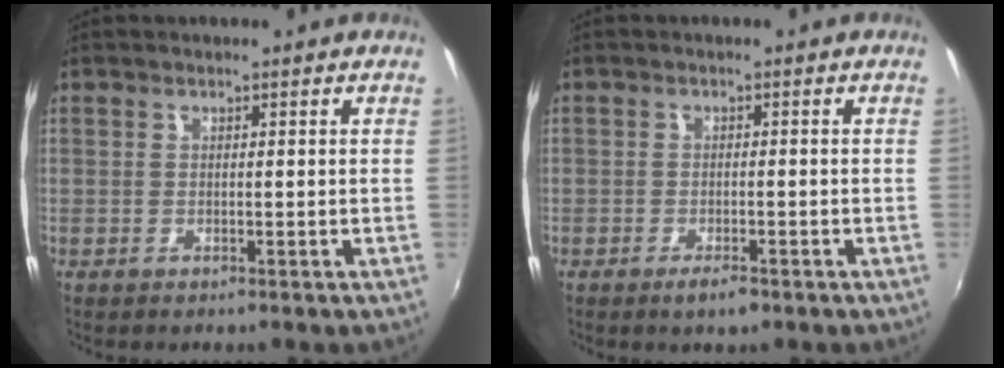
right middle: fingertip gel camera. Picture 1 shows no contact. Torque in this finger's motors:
{"motor_torque": [0.79, -1.05, 0.05, 0.02]}